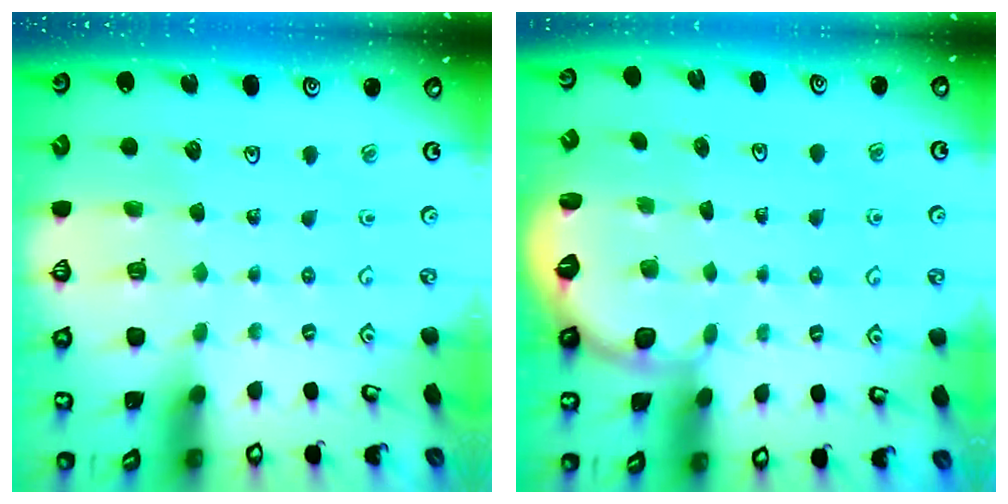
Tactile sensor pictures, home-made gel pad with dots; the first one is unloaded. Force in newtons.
{"total": 2.6, "press": 1.7, "slide": 1.9}